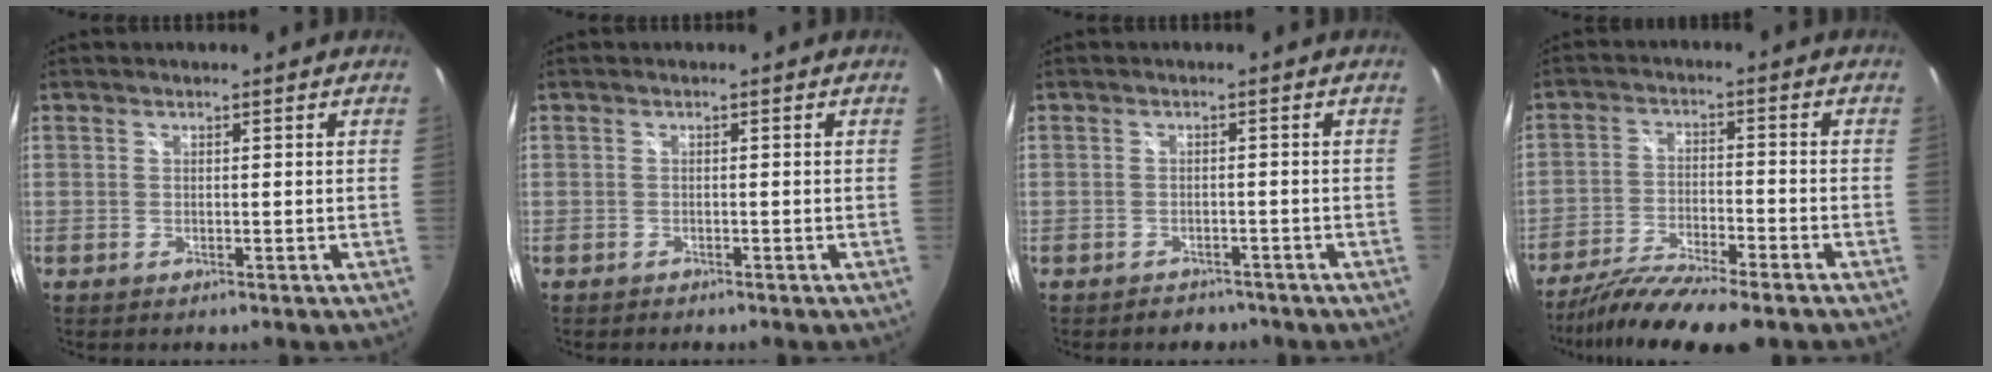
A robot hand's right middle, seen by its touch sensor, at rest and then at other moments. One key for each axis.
{"total": 0.7, "fx": -0.7, "fy": 0.3, "fz": 0.0, "tx": -0.004, "ty": -0.001, "tz": -0.013}
{"total": 3.6, "fx": -3.0, "fy": 2.1, "fz": 0.4, "tx": -0.010, "ty": 0.003, "tz": -0.040}
{"total": 11.8, "fx": -10.1, "fy": 0.9, "fz": 6.2, "tx": -0.136, "ty": -0.031, "tz": -0.180}